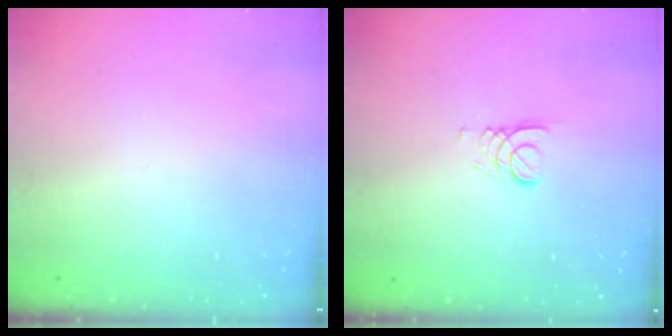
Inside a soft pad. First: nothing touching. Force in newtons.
{"total": 2.2, "press": 2.2, "slide": 0.3}